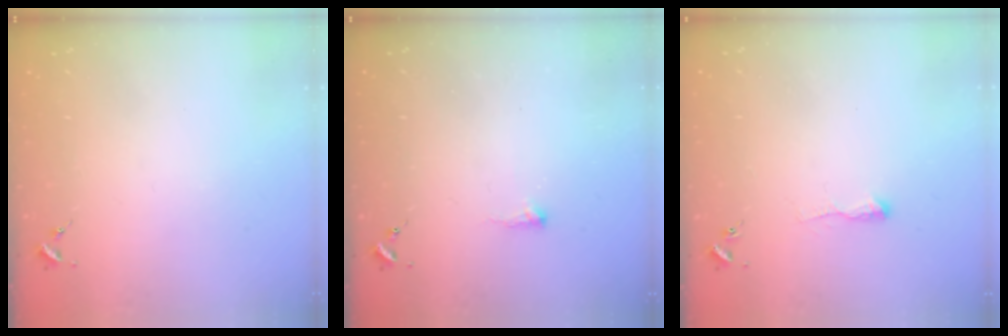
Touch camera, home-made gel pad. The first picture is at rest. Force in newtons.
{"total": 3.4, "press": 3.3, "slide": 0.7}
{"total": 4.6, "press": 4.6, "slide": 0.5}